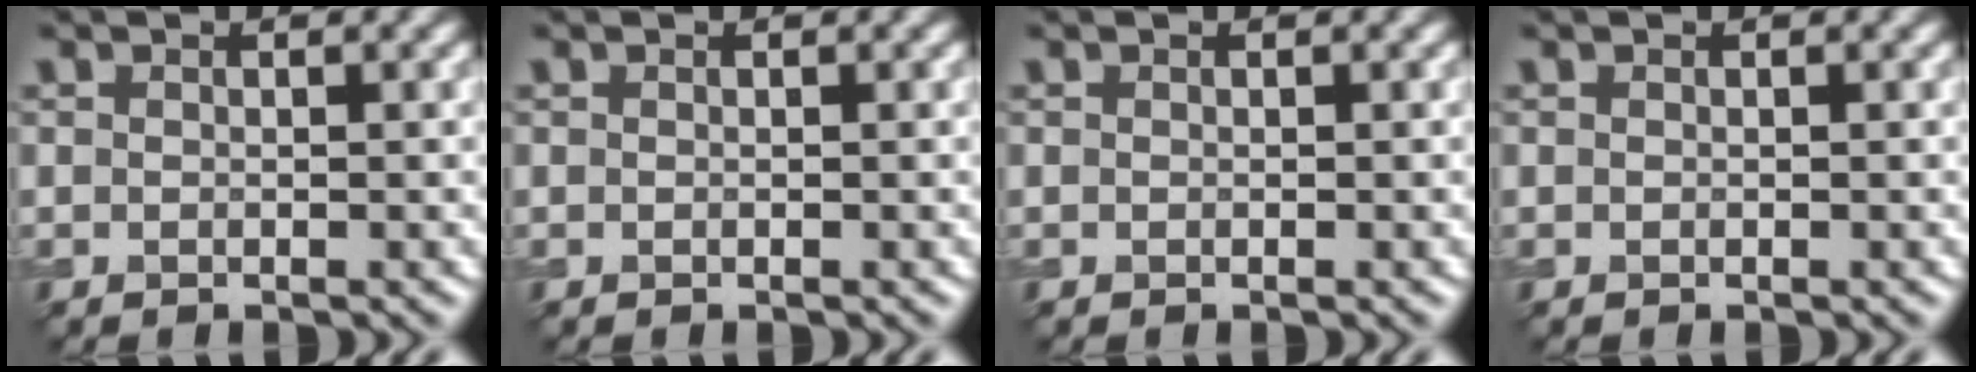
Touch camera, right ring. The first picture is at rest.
{"total": 0.0}
{"total": 0.0}
{"total": 0.0}